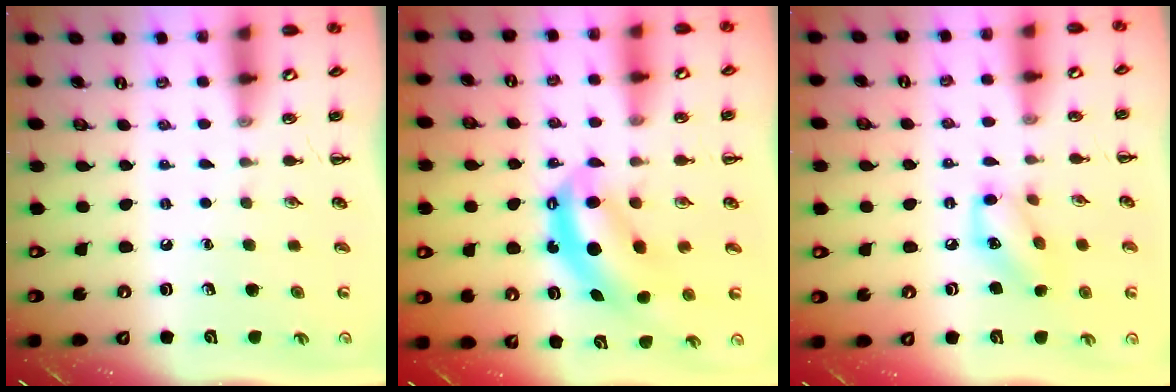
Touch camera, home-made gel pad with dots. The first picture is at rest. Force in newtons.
{"total": 6.8, "press": 6.6, "slide": 1.7}
{"total": 9.9, "press": 9.9, "slide": 0.3}